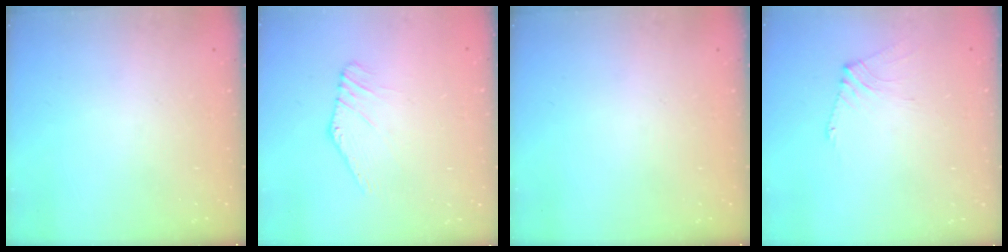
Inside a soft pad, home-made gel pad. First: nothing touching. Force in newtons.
{"total": 2.7, "press": 2.7, "slide": 0.1}
{"total": 0.0}
{"total": 2.2, "press": 2.1, "slide": 0.4}